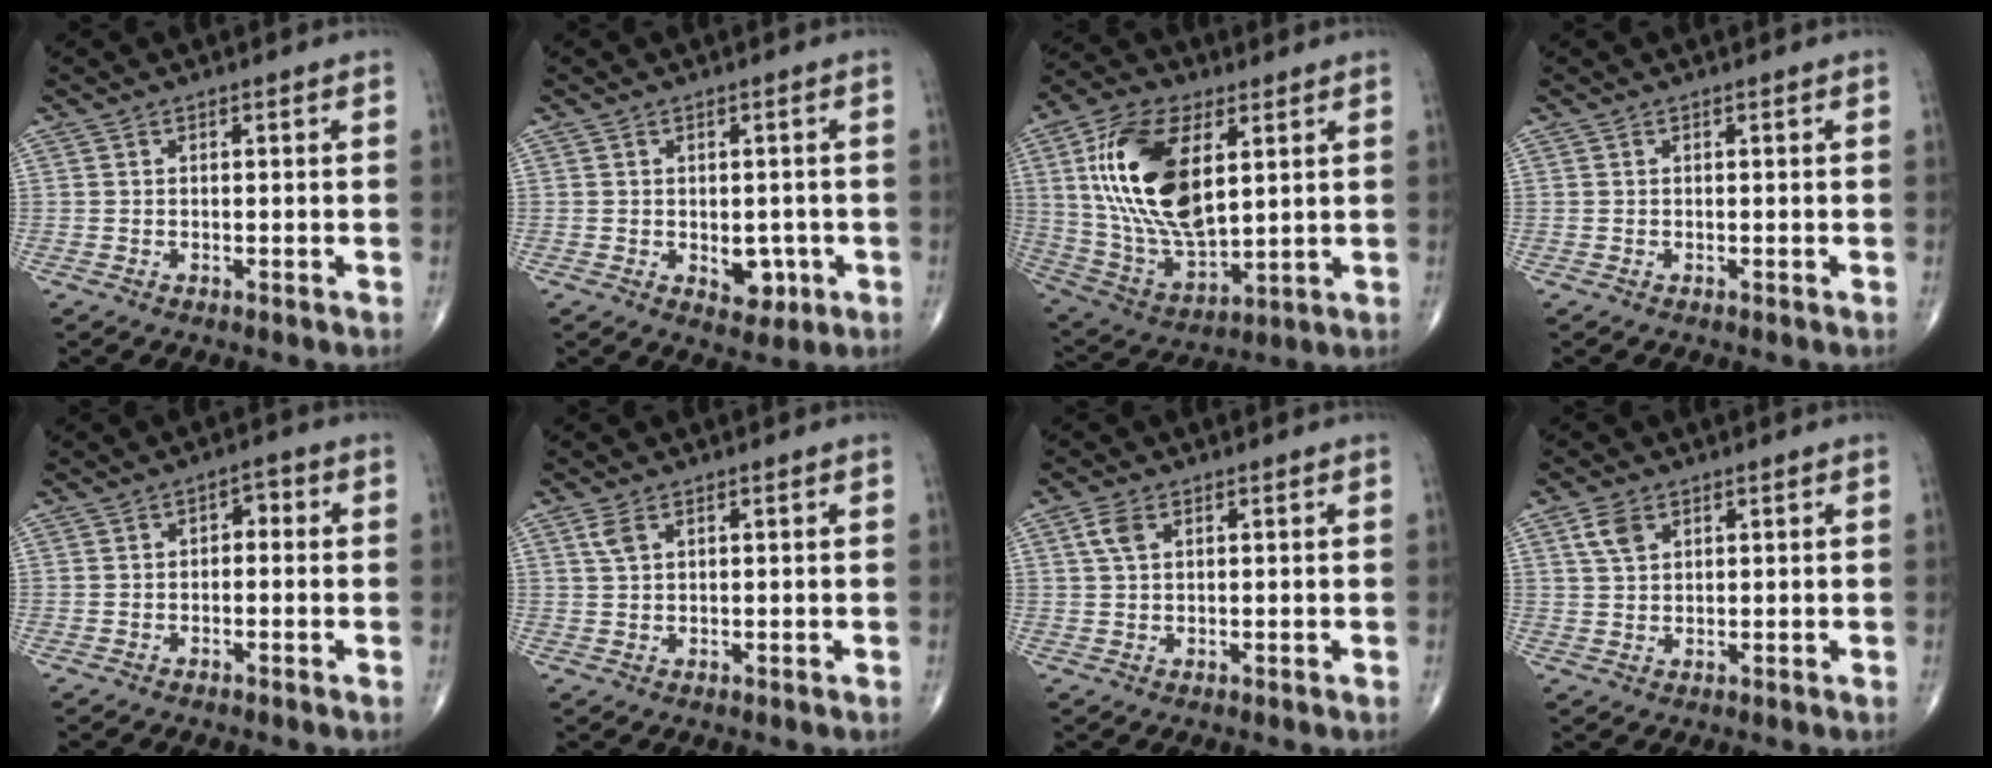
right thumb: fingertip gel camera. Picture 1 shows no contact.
{"total": 4.8, "force": [-1.1, 3.2, 3.5], "torque": [-0.017, -0.002, -0.007]}
{"total": 21.5, "force": [5.5, 11.0, 17.6], "torque": [-0.335, -0.018, 0.105]}
{"total": 0.0}
{"total": 2.5, "force": [-0.1, 1.6, 1.9], "torque": [-0.013, 0.012, -0.011]}
{"total": 2.3, "force": [1.2, 1.2, 1.6], "torque": [-0.036, 0.006, 0.029]}
{"total": 3.1, "force": [1.2, 1.7, 2.2], "torque": [-0.048, 0.007, 0.025]}
{"total": 3.8, "force": [1.9, 2.4, 2.3], "torque": [-0.040, -0.001, 0.039]}